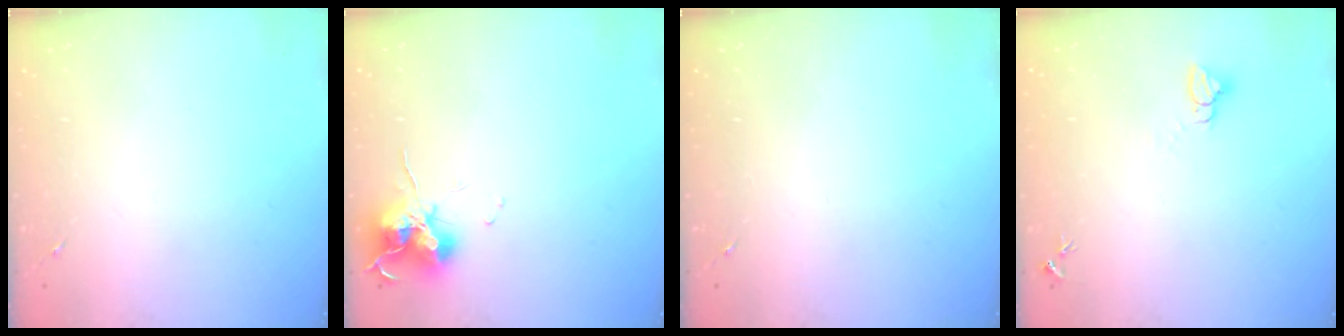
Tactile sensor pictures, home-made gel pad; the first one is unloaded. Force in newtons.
{"total": 12.6, "press": 12.5, "slide": 1.4}
{"total": 0.0}
{"total": 2.7, "press": 2.7, "slide": 0.1}